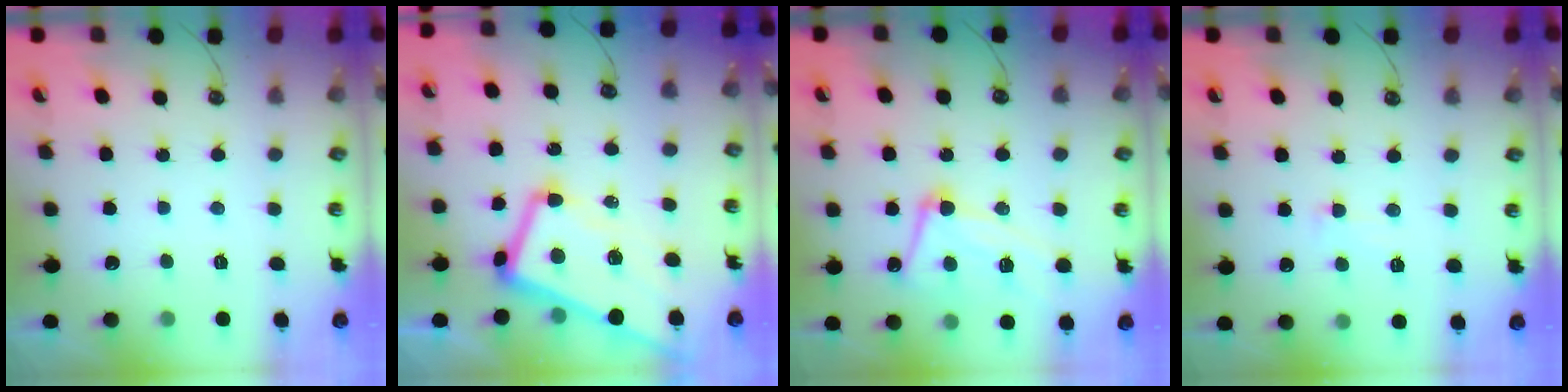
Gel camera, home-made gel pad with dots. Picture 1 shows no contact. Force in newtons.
{"total": 7.6, "press": 7.5, "slide": 1.5}
{"total": 11.2, "press": 11.2, "slide": 1.0}
{"total": 0.6, "press": 0.0, "slide": 0.6}